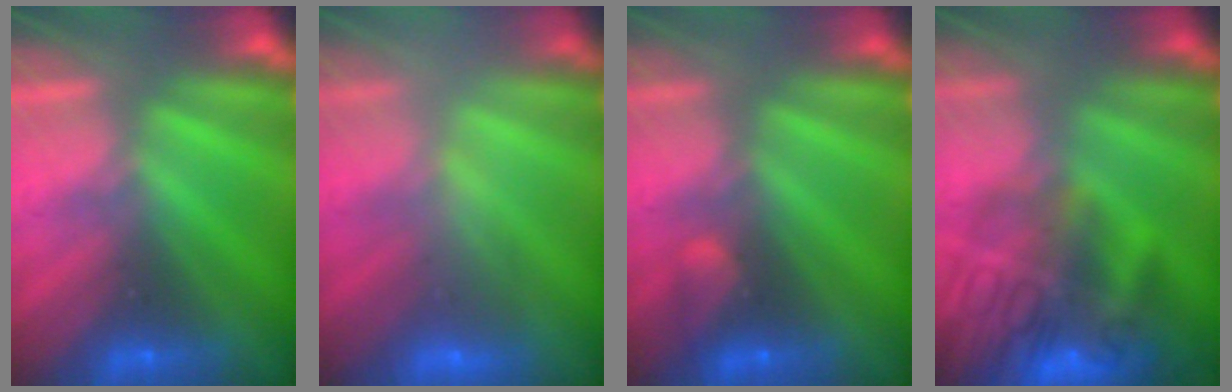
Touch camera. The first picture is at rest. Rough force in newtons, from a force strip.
{"total": 2.3}
{"total": 2.1}
{"total": 7.4}